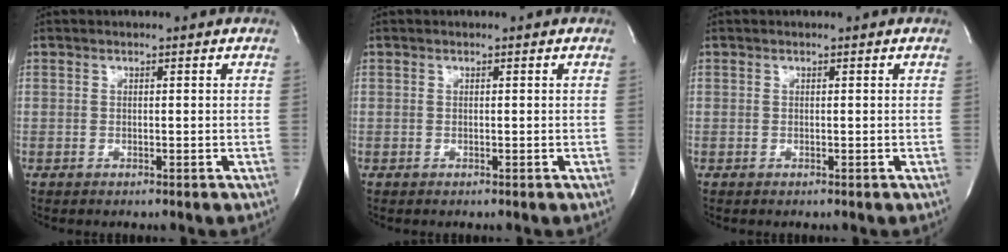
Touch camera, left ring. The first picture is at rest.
{"total": 0.0}
{"total": 0.0}